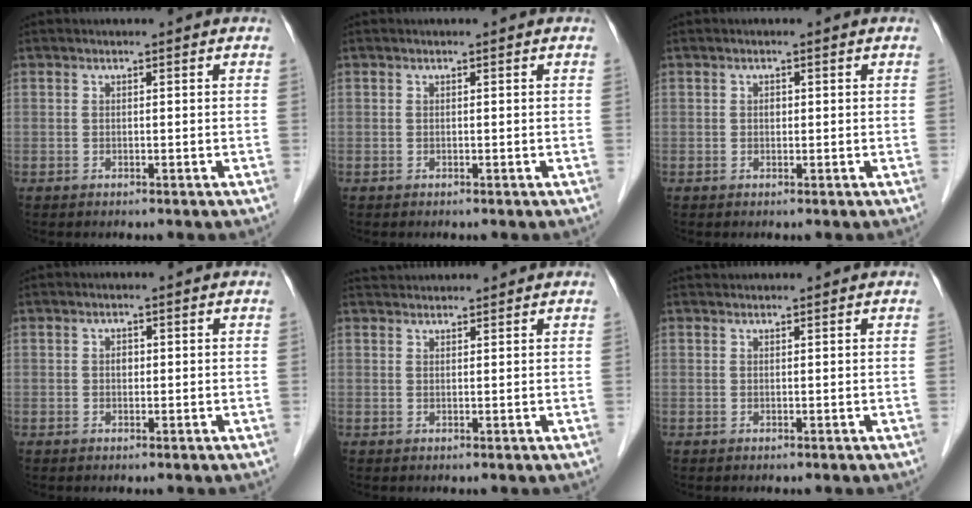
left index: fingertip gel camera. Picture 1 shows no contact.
{"total": 0.0}
{"total": 0.5, "force": [0.1, 0.4, 0.3], "torque": [-0.005, 0.002, 0.001]}
{"total": 1.0, "force": [0.1, 0.7, 0.6], "torque": [-0.010, 0.003, 0.000]}
{"total": 3.6, "force": [3.6, 0.4, 0.5], "torque": [-0.010, 0.035, 0.062]}
{"total": 1.5, "force": [1.5, 0.2, 0.2], "torque": [-0.006, 0.024, 0.028]}